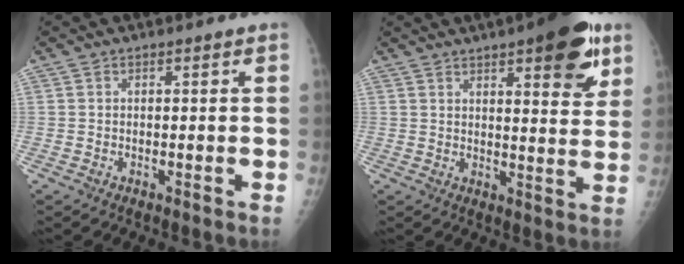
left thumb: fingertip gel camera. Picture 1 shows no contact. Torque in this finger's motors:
{"motor_torque": [1.48, 1.20, 0.75, -0.82, 0.22]}